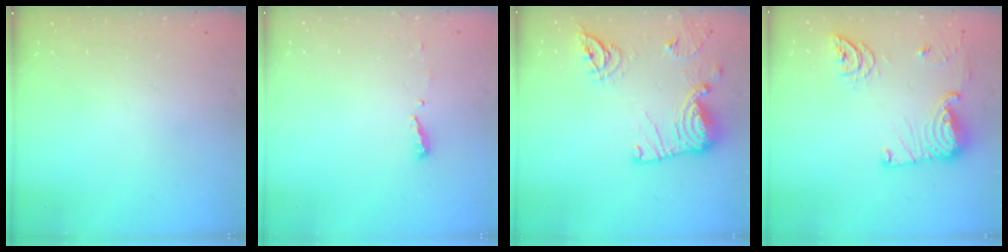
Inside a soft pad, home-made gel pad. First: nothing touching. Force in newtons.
{"total": 3.9, "press": 3.9, "slide": 0.4}
{"total": 17.4, "press": 17.4, "slide": 1.1}
{"total": 15.7, "press": 15.5, "slide": 2.6}